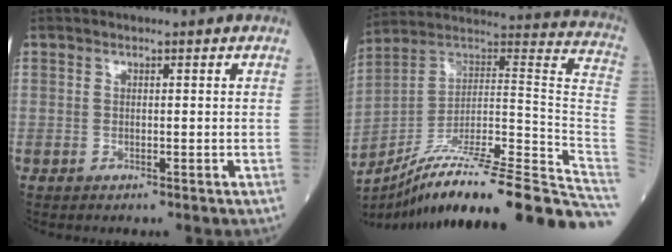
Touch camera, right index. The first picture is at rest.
{"total": 31.1, "force": [-24.1, 0.4, 19.7], "torque": [-0.168, 0.011, -0.360]}